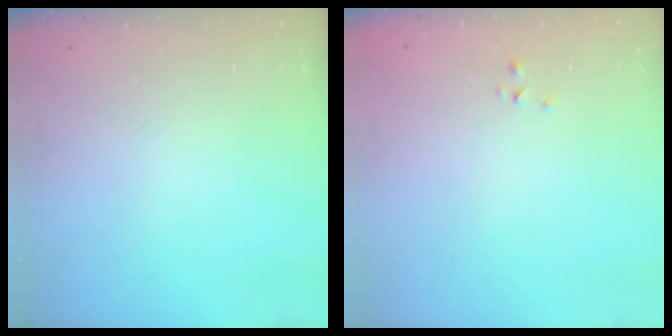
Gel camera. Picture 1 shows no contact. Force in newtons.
{"total": 0.6, "press": 0.3, "slide": 0.5}